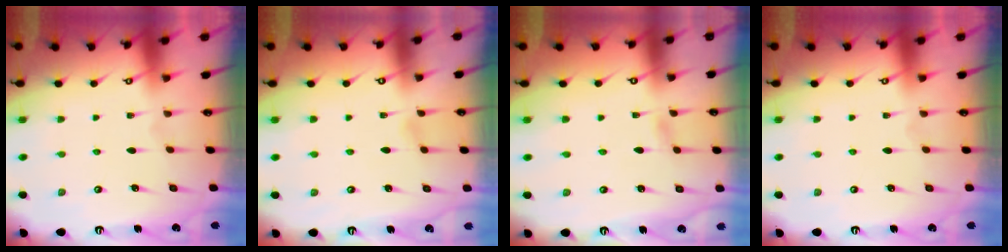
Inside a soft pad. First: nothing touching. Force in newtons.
{"total": 0.9, "press": 0.9, "slide": 0.1}
{"total": 1.1, "press": 1.1, "slide": 0.1}
{"total": 0.0}